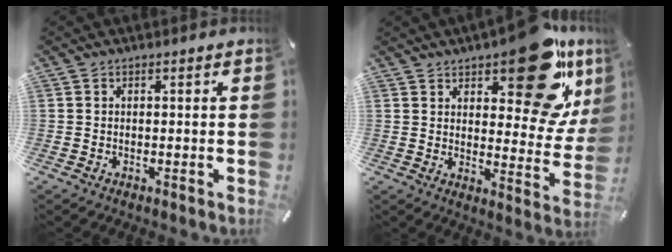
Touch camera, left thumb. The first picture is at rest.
{"total": 23.0, "force": [14.1, 10.4, 14.9], "torque": [-0.169, -0.101, 0.229]}